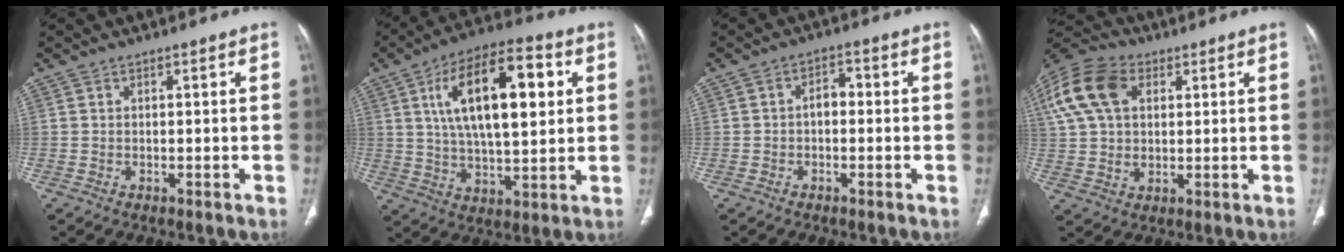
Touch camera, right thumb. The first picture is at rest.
{"total": 20.1, "force": [5.5, 8.6, 17.3], "torque": [-0.270, 0.004, 0.089]}
{"total": 3.2, "force": [-0.4, 2.1, 2.3], "torque": [-0.027, 0.016, -0.015]}
{"total": 19.5, "force": [7.0, 13.2, 12.6], "torque": [-0.285, 0.027, 0.128]}